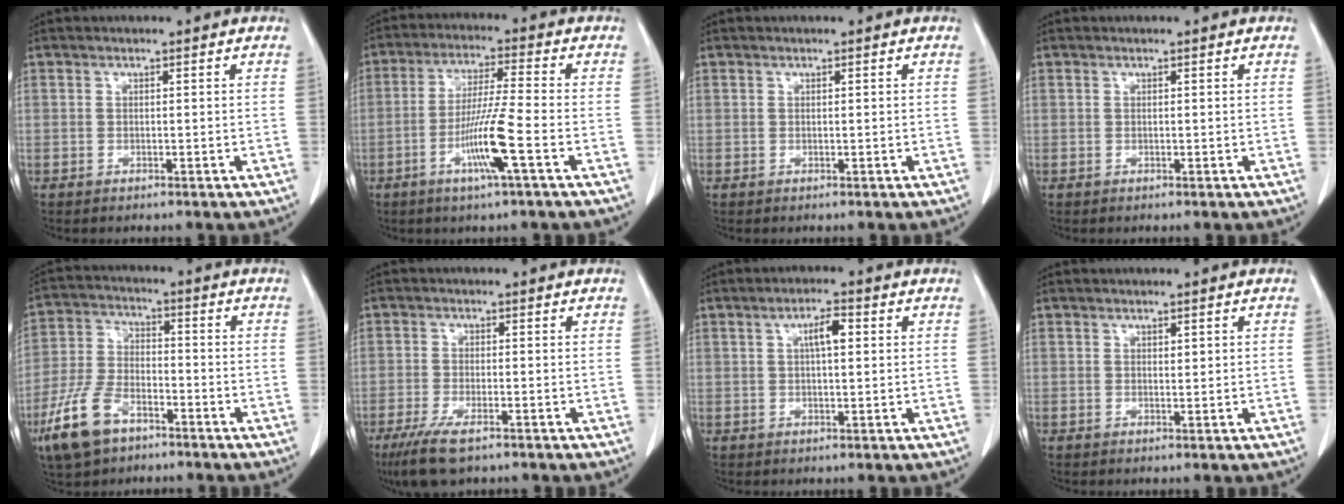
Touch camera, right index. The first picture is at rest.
{"total": 9.2, "force": [-3.5, -0.7, 8.5], "torque": [-0.165, -0.011, -0.069]}
{"total": 0.0}
{"total": 0.0}
{"total": 10.8, "force": [-6.5, 5.6, 6.6], "torque": [-0.153, -0.001, -0.125]}
{"total": 6.9, "force": [-4.6, 1.6, 4.9], "torque": [-0.092, -0.016, -0.076]}
{"total": 3.7, "force": [1.0, 0.9, 3.5], "torque": [-0.059, 0.008, 0.015]}
{"total": 0.8, "force": [0.3, 0.3, 0.7], "torque": [-0.010, 0.001, 0.004]}